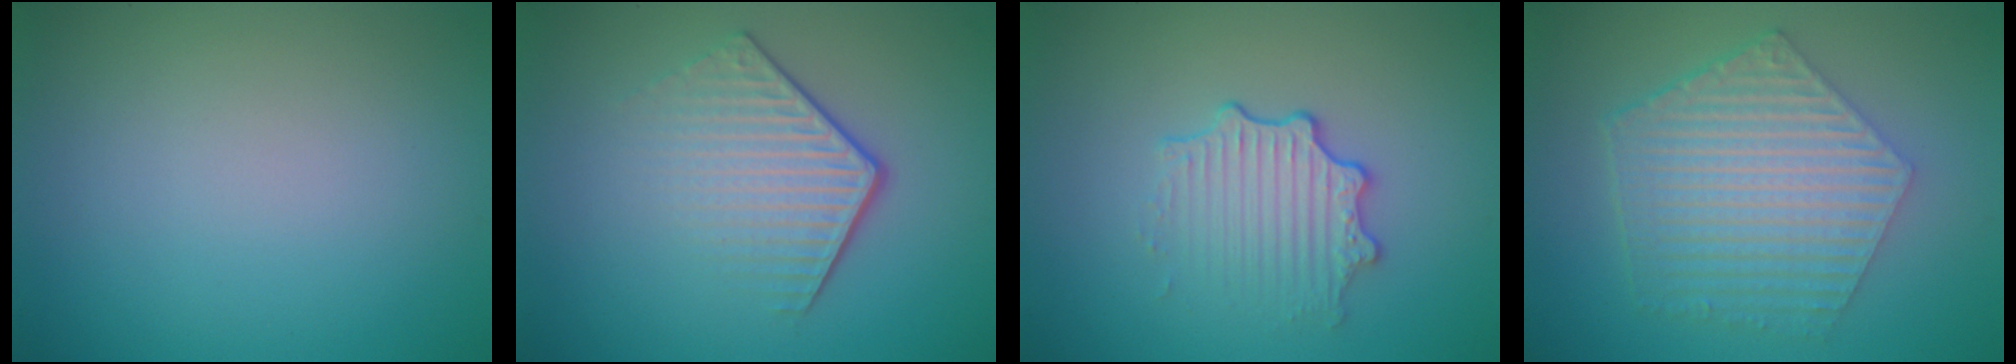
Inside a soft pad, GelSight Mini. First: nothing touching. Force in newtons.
{"total": 4.3, "press": 2.8, "slide": 3.3}
{"total": 3.2, "press": 2.7, "slide": 1.8}
{"total": 6.6, "press": 4.7, "slide": 4.6}